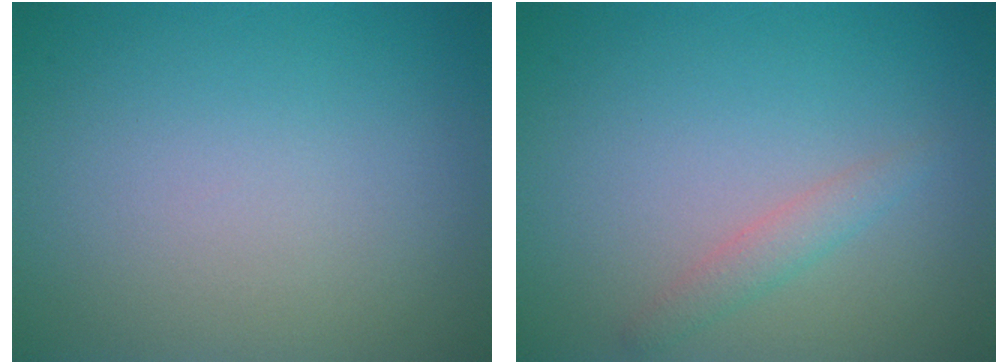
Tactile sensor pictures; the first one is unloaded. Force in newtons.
{"total": 1.5, "press": 1.5, "slide": 0.2}